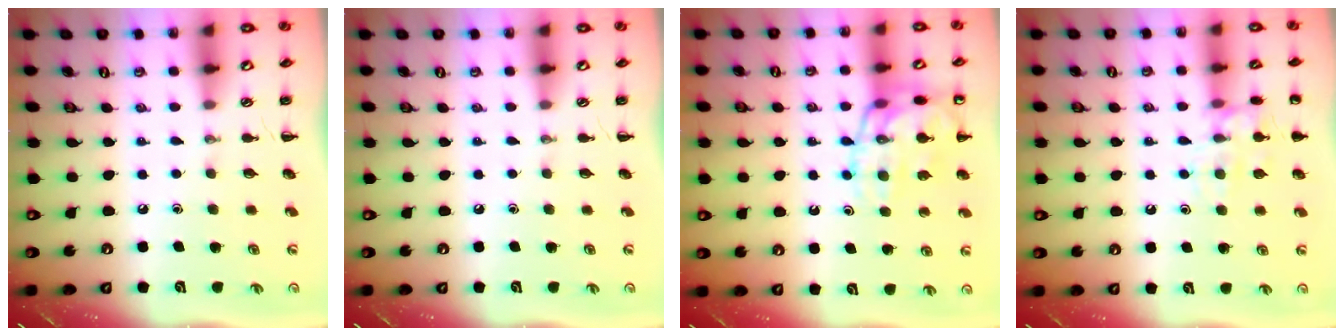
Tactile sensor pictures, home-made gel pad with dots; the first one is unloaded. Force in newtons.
{"total": 0.0}
{"total": 16.1, "press": 16.0, "slide": 1.9}
{"total": 11.1, "press": 11.1, "slide": 0.5}